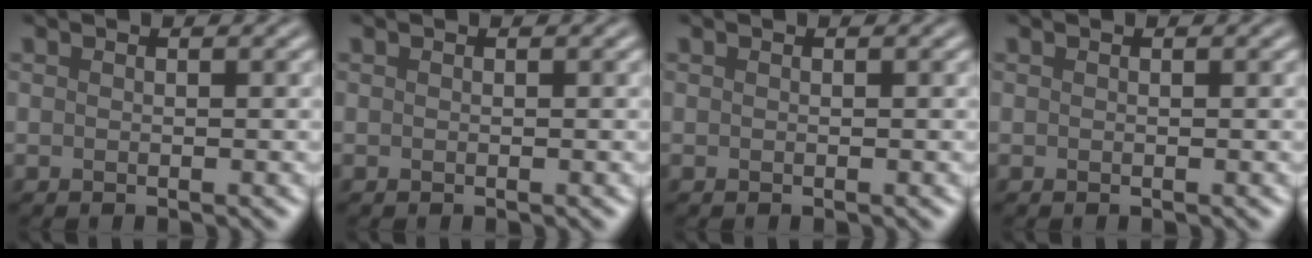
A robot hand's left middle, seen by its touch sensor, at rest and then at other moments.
{"total": 0.0}
{"total": 0.0}
{"total": 0.0}